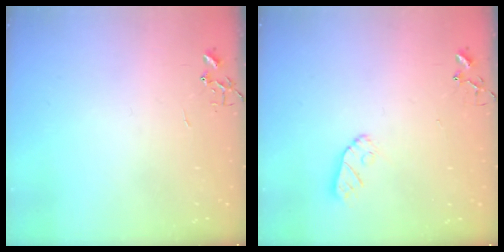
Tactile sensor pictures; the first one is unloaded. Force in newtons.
{"total": 7.2, "press": 7.2, "slide": 0.4}